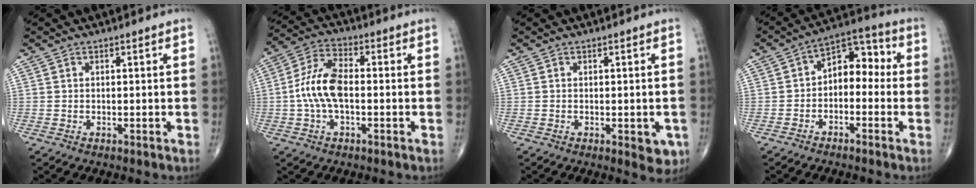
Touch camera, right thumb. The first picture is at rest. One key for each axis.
{"total": 9.6, "fx": -0.9, "fy": 4.8, "fz": 8.3, "tx": -0.176, "ty": 0.029, "tz": -0.023}
{"total": 3.8, "fx": -1.2, "fy": 1.8, "fz": 3.1, "tx": -0.015, "ty": -0.003, "tz": -0.011}
{"total": 8.4, "fx": -0.9, "fy": 5.6, "fz": 6.3, "tx": -0.063, "ty": 0.045, "tz": -0.033}